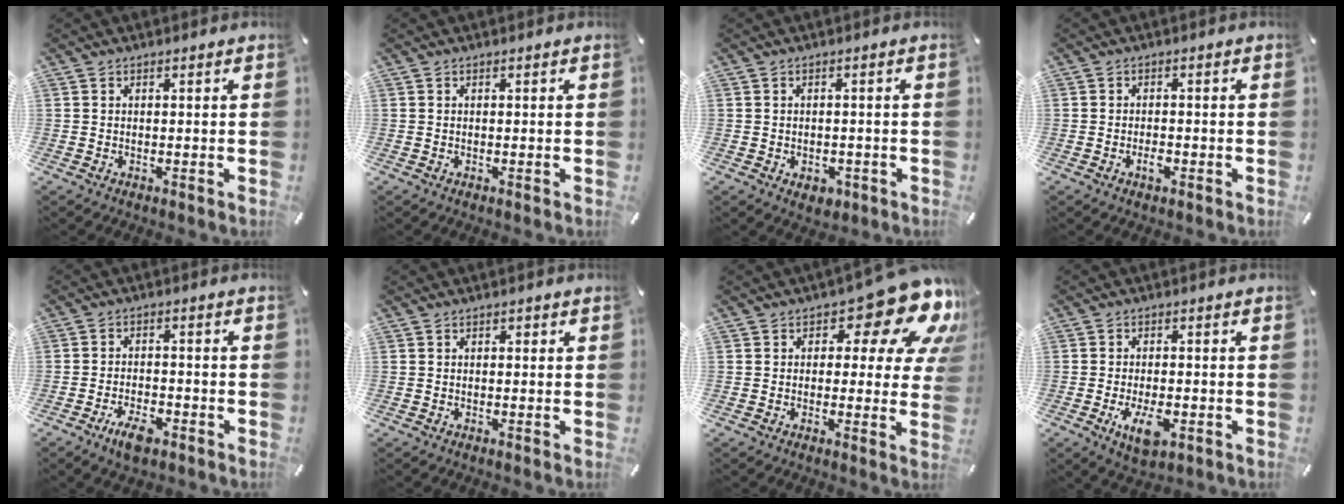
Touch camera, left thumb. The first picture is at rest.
{"total": 0.0}
{"total": 3.4, "force": [-1.4, 2.5, 1.8], "torque": [-0.021, 0.004, -0.026]}
{"total": 2.5, "force": [-1.2, 1.1, 1.8], "torque": [-0.032, 0.005, -0.022]}
{"total": 5.9, "force": [-3.7, 2.5, 3.7], "torque": [-0.074, 0.015, -0.069]}
{"total": 0.6, "force": [0.0, 0.5, 0.4], "torque": [-0.008, 0.003, -0.002]}
{"total": 15.4, "force": [8.4, 7.1, 10.7], "torque": [-0.134, -0.064, 0.137]}
{"total": 7.0, "force": [-2.6, 3.4, 5.5], "torque": [-0.111, -0.004, -0.047]}